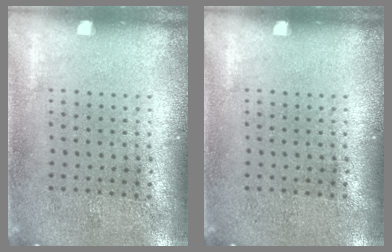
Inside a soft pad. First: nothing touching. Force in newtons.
{"total": 0.0}